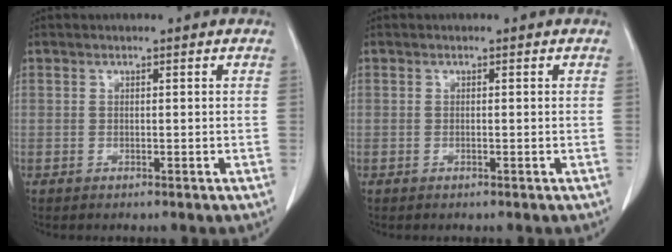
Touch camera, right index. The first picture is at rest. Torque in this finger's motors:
{"motor_torque": [-0.05, 0.03, -0.02, 0.01]}